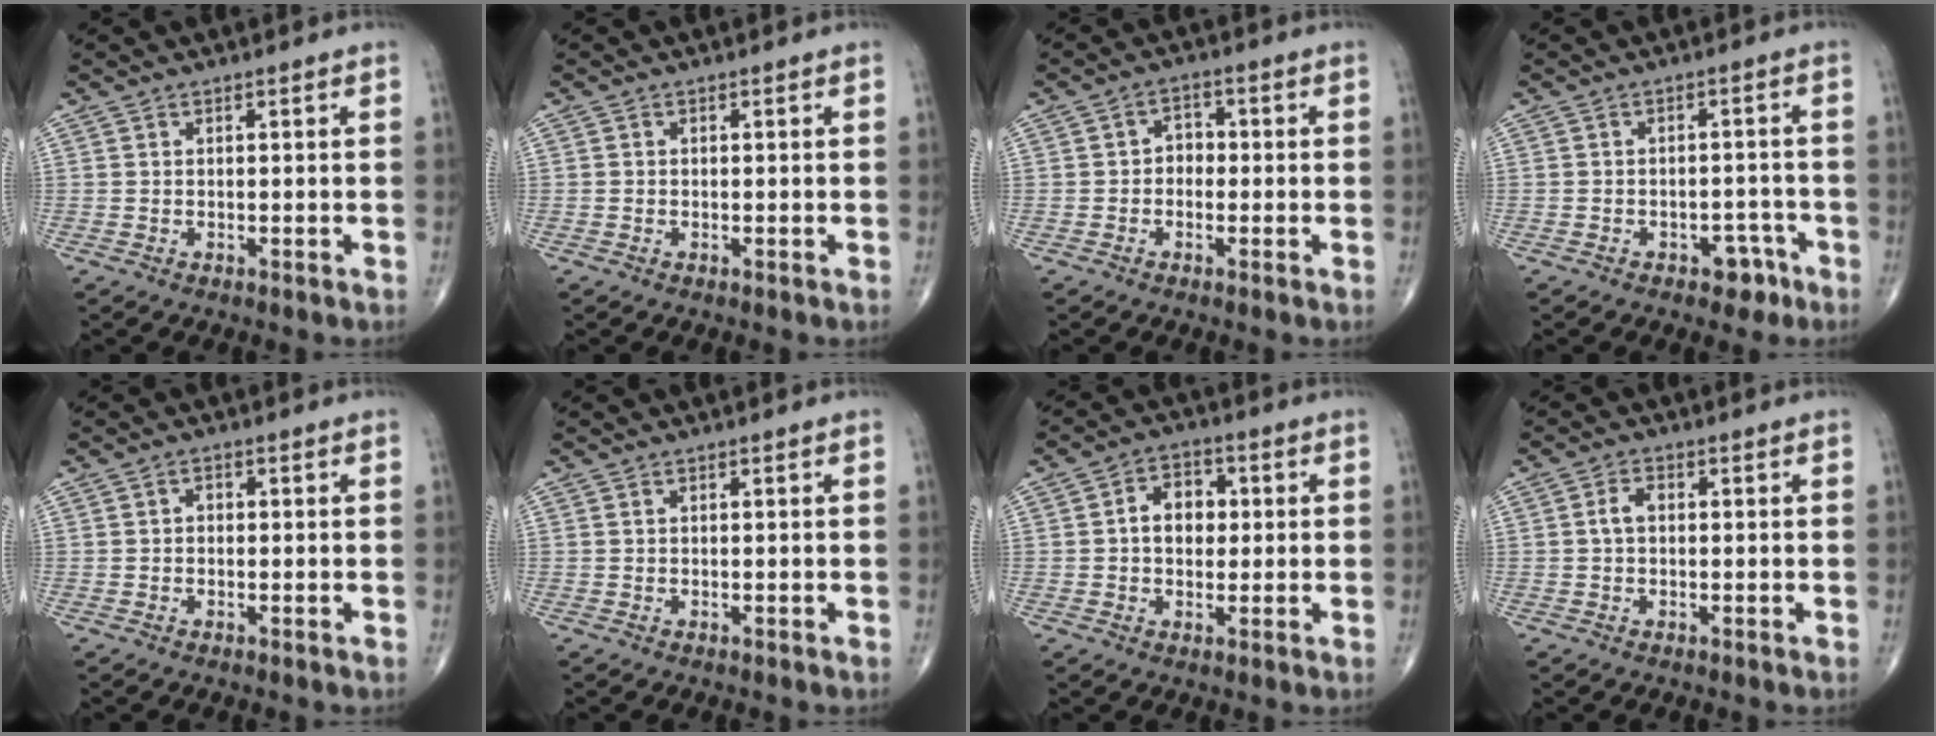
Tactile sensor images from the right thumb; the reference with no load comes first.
{"total": 0.0}
{"total": 3.3, "force": [-0.5, 2.7, 1.9], "torque": [-0.009, 0.017, -0.018]}
{"total": 4.2, "force": [-2.6, 2.7, 2.0], "torque": [-0.006, 0.025, -0.030]}
{"total": 1.3, "force": [0.0, 1.0, 0.8], "torque": [-0.007, 0.007, -0.003]}
{"total": 0.0}
{"total": 7.1, "force": [0.6, 5.2, 4.7], "torque": [-0.049, 0.016, 0.005]}
{"total": 2.5, "force": [0.1, 1.6, 2.0], "torque": [-0.040, 0.009, -0.003]}